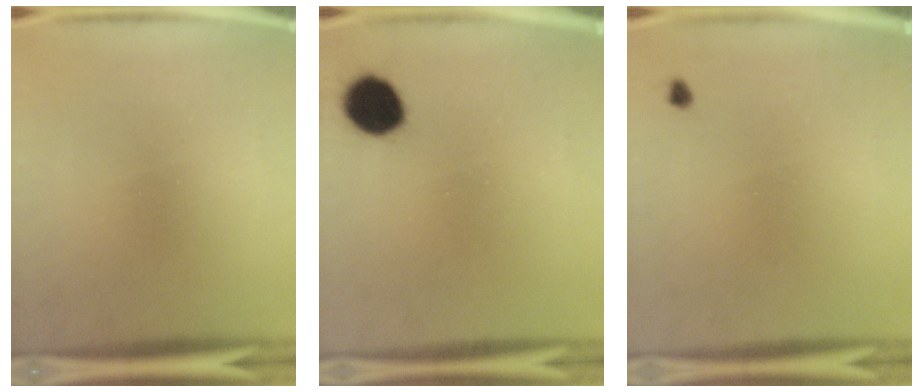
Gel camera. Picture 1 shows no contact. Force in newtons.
{"total": 8.9}
{"total": 0.7}